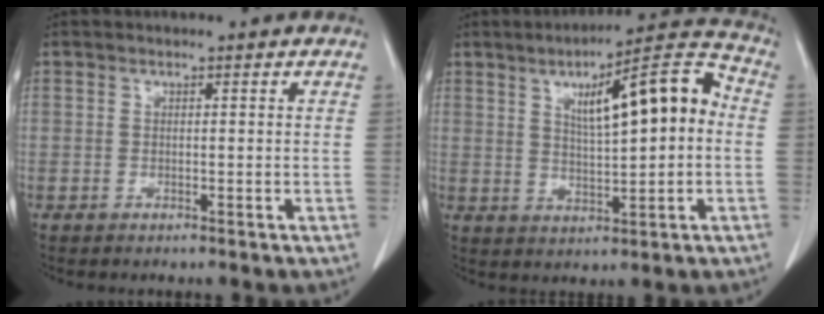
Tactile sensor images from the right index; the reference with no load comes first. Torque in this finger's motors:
{"motor_torque": [0.54, 0.28, 0.44, 0.11]}